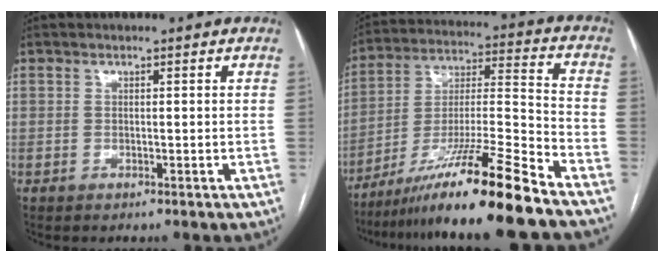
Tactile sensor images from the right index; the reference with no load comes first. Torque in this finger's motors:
{"motor_torque": [1.20, -0.94, 1.05, 0.21]}